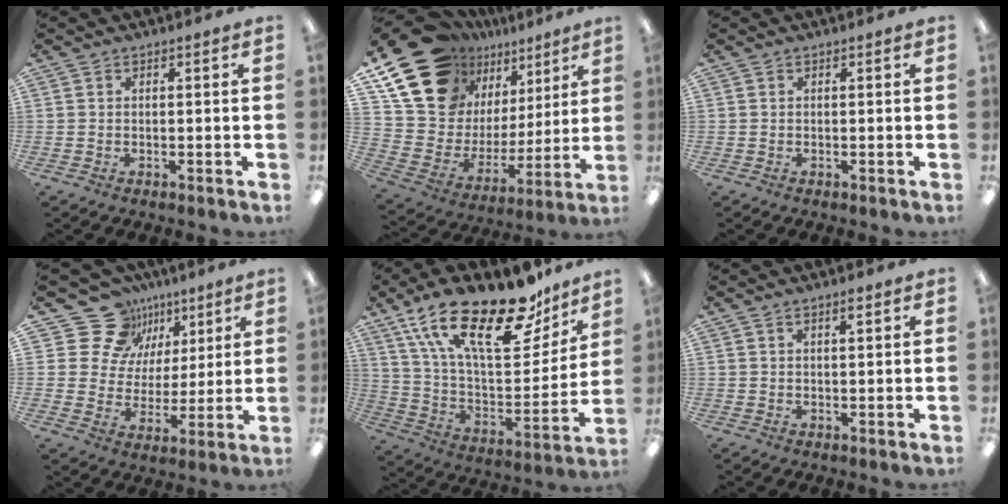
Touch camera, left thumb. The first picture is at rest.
{"total": 20.1, "force": [14.6, 11.8, 7.1], "torque": [-0.145, -0.103, 0.283]}
{"total": 0.0}
{"total": 16.2, "force": [9.1, 12.5, 5.0], "torque": [-0.087, -0.053, 0.175]}
{"total": 27.9, "force": [17.5, 11.4, 18.5], "torque": [-0.308, -0.094, 0.302]}
{"total": 1.9, "force": [1.3, 0.3, 1.3], "torque": [-0.021, -0.002, 0.020]}